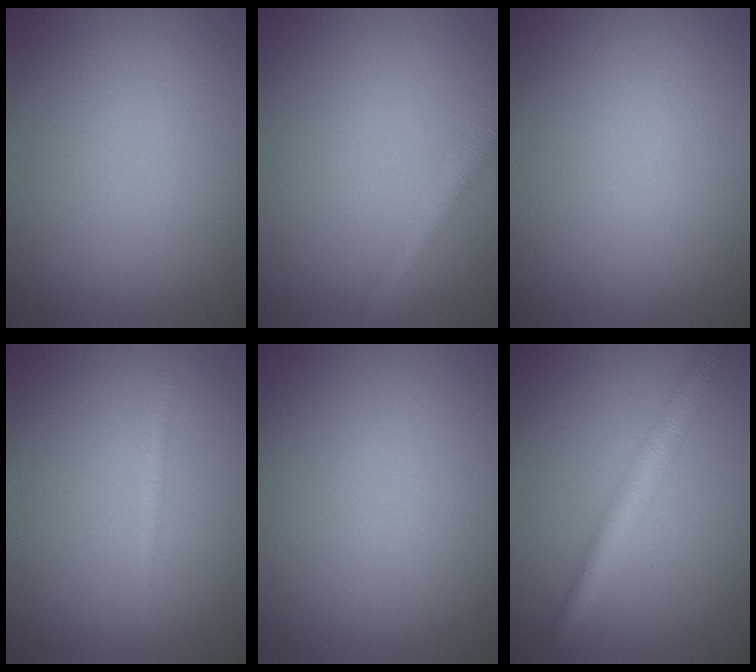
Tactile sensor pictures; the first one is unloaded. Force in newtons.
{"total": 2.5, "press": 2.5, "slide": 0.0}
{"total": 0.0}
{"total": 0.7, "press": 0.7, "slide": 0.1}
{"total": 0.0}
{"total": 3.6, "press": 3.6, "slide": 0.1}